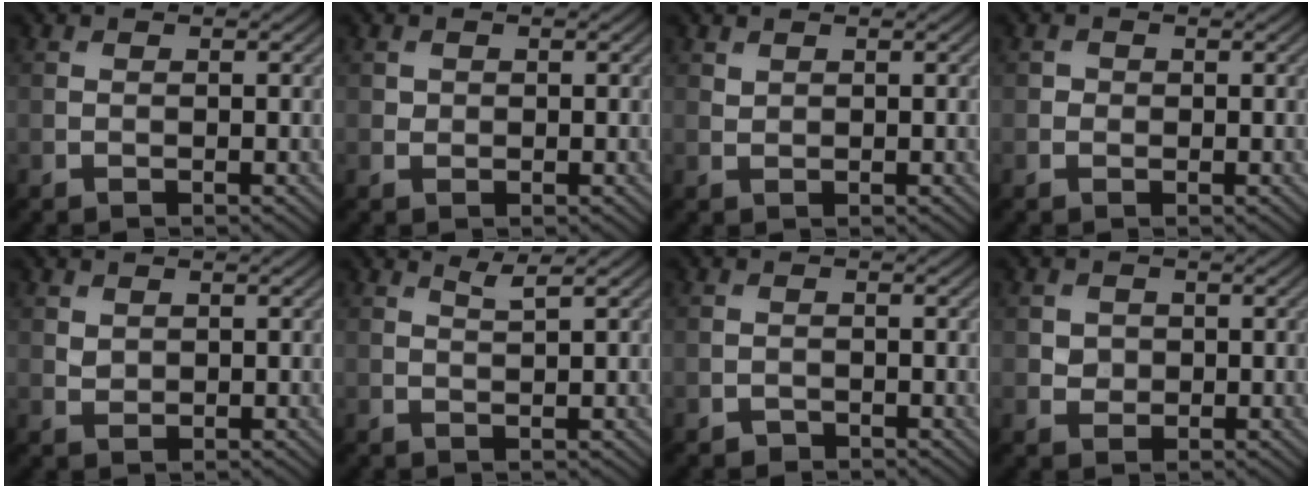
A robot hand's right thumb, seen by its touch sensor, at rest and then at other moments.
{"total": 0.8, "force": [0.2, 0.8, 0.2], "torque": [-0.003, -0.004, 0.004]}
{"total": 0.8, "force": [0.7, 0.3, 0.2], "torque": [-0.009, -0.002, 0.017]}
{"total": 0.8, "force": [0.0, 0.8, 0.2], "torque": [0.000, -0.004, -0.003]}
{"total": 1.2, "force": [0.7, 0.8, 0.4], "torque": [-0.012, -0.002, 0.019]}
{"total": 1.5, "force": [1.1, 0.0, 1.0], "torque": [-0.026, 0.005, 0.022]}
{"total": 0.8, "force": [-0.7, 0.4, 0.1], "torque": [0.001, -0.002, -0.014]}
{"total": 1.9, "force": [0.1, 1.8, 0.6], "torque": [-0.014, -0.005, 0.000]}